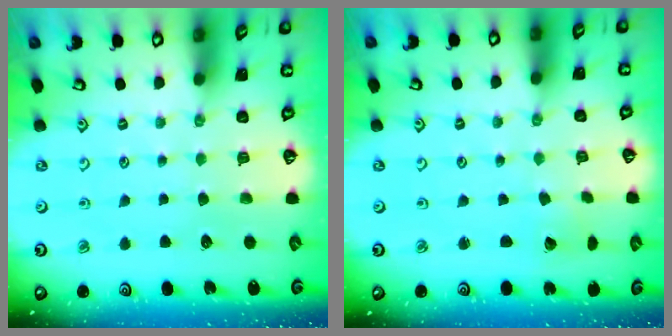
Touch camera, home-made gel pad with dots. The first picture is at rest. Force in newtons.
{"total": 1.9, "press": 1.9, "slide": 0.1}